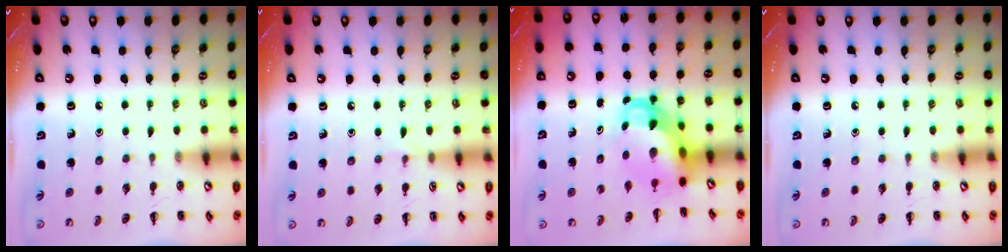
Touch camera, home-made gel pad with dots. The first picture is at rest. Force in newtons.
{"total": 4.1, "press": 3.8, "slide": 1.5}
{"total": 5.9, "press": 5.7, "slide": 1.5}
{"total": 0.0}